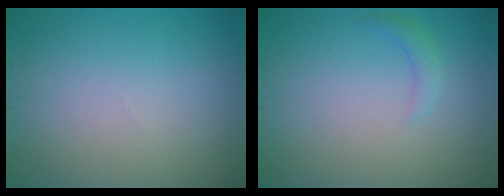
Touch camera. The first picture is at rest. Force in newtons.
{"total": 1.3, "press": 1.3, "slide": 0.1}